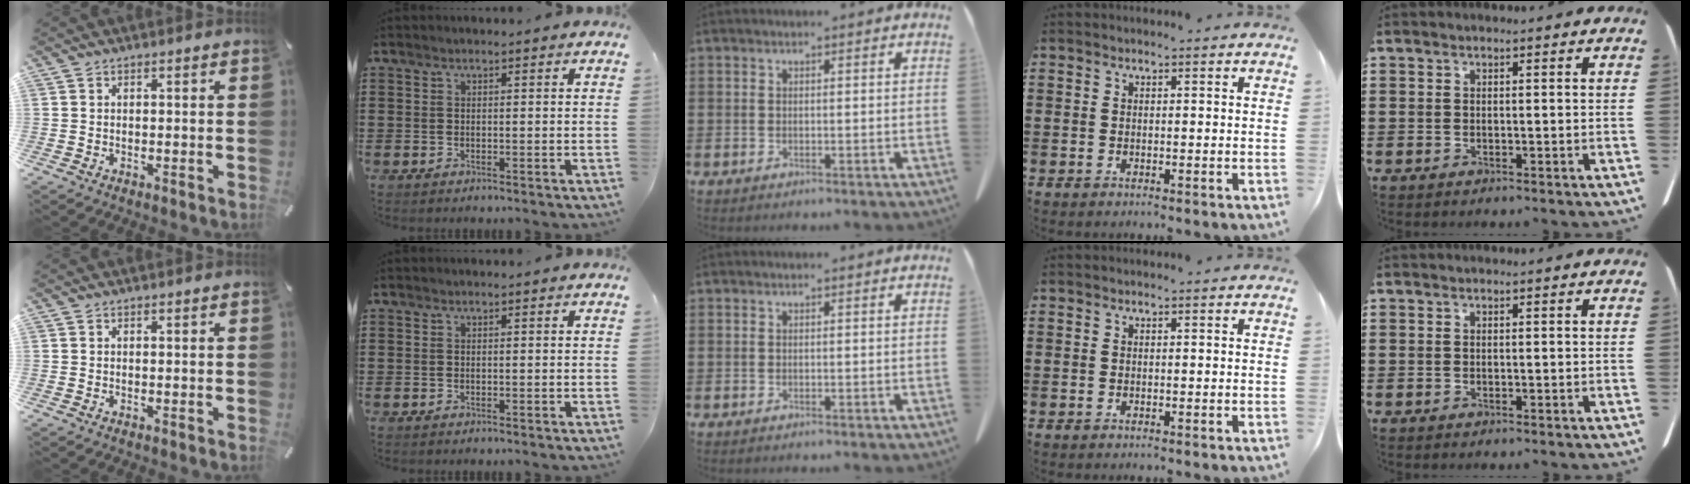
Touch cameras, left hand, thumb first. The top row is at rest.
{}